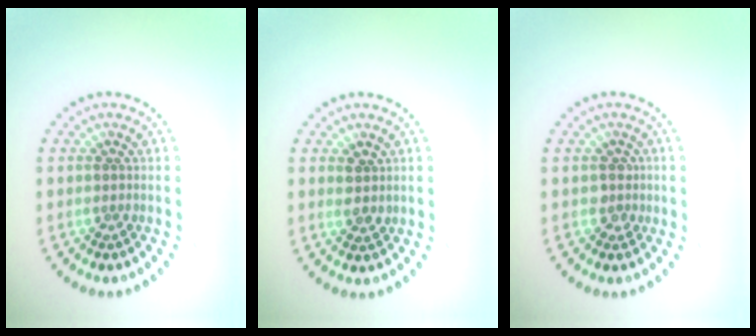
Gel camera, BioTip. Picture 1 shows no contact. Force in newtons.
{"total": 1.7, "press": 1.6, "slide": 0.6}
{"total": 1.4, "press": 1.2, "slide": 0.7}